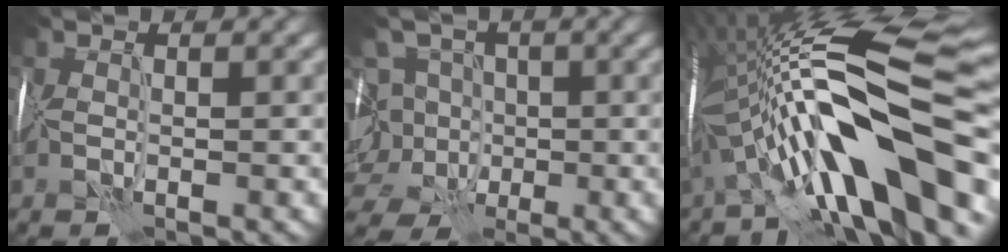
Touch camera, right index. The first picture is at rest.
{"total": 9.7, "force": [-1.3, 8.4, 4.6], "torque": [-0.081, 0.021, -0.051]}
{"total": 16.9, "force": [-4.4, 5.4, 15.4], "torque": [-0.238, 0.045, -0.083]}